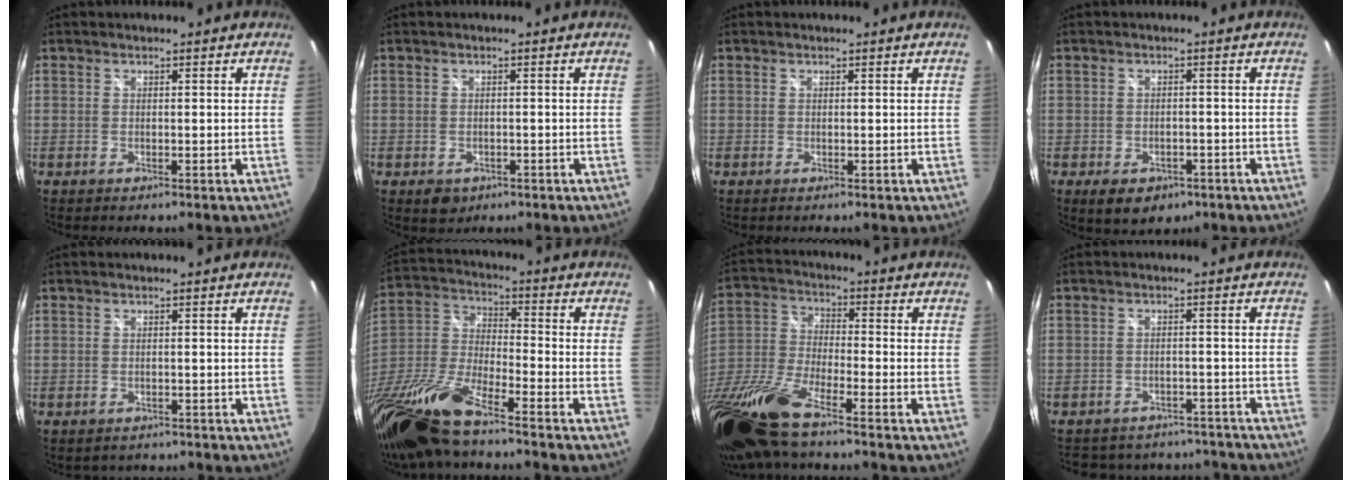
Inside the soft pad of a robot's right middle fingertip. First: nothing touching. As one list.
[{"total": 3.3, "force": [-1.6, 2.4, 1.5], "torque": [-0.029, -0.007, -0.017]}, {"total": 0.0}, {"total": 6.8, "force": [-3.9, 4.4, 3.4], "torque": [-0.067, -0.010, -0.048]}, {"total": 2.4, "force": [-1.9, 1.4, 0.5], "torque": [-0.016, -0.008, -0.025]}, {"total": 19.8, "force": [-15.0, 3.1, 12.6], "torque": [-0.267, -0.039, -0.300]}, {"total": 18.9, "force": [-13.7, 3.4, 12.5], "torque": [-0.269, -0.045, -0.277]}, {"total": 16.3, "force": [-14.0, 7.1, 4.5], "torque": [-0.098, 0.027, -0.167]}]